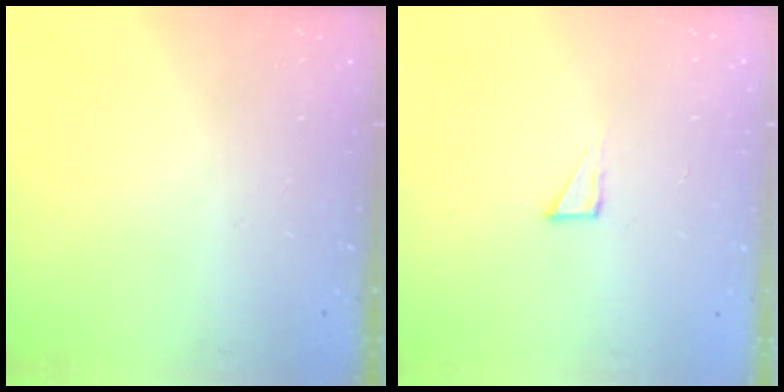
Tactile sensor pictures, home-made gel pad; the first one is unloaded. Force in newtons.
{"total": 2.3, "press": 2.3, "slide": 0.1}